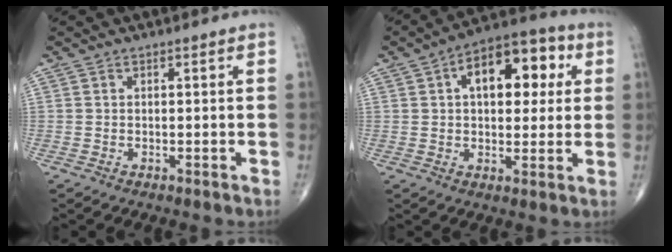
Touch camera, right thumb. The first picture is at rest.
{"total": 14.9, "force": [4.1, 8.3, 11.8], "torque": [-0.129, 0.018, 0.053]}